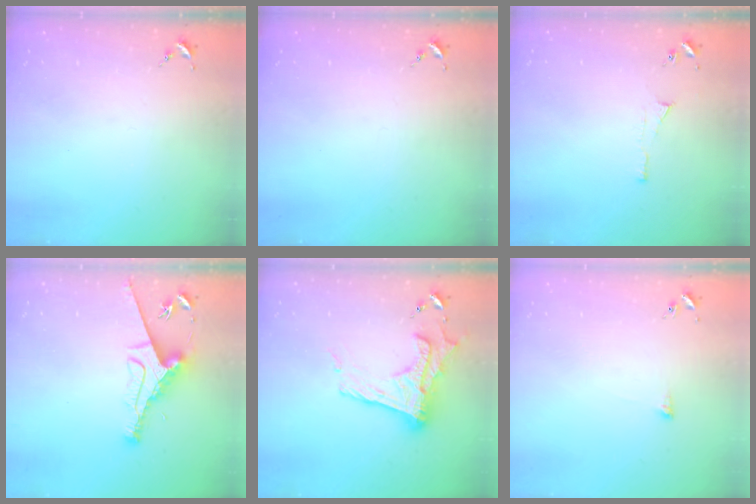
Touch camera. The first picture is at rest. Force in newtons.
{"total": 0.0}
{"total": 3.5, "press": 3.5, "slide": 0.5}
{"total": 9.7, "press": 9.6, "slide": 0.8}
{"total": 18.2, "press": 18.2, "slide": 1.2}
{"total": 2.9, "press": 2.9, "slide": 0.5}